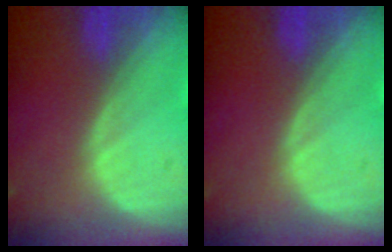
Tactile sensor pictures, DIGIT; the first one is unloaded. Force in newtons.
{"total": 0.0}